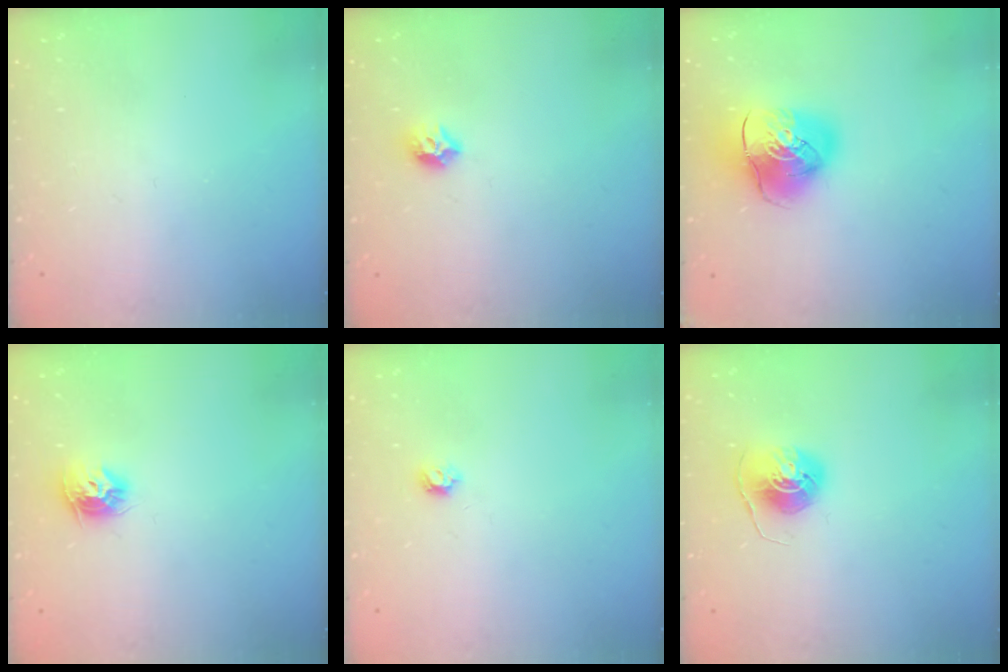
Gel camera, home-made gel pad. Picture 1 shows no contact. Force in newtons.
{"total": 7.5, "press": 7.4, "slide": 0.8}
{"total": 12.1, "press": 11.9, "slide": 1.9}
{"total": 8.7, "press": 8.7, "slide": 0.3}
{"total": 3.8, "press": 3.7, "slide": 0.6}
{"total": 6.8, "press": 6.8, "slide": 0.4}